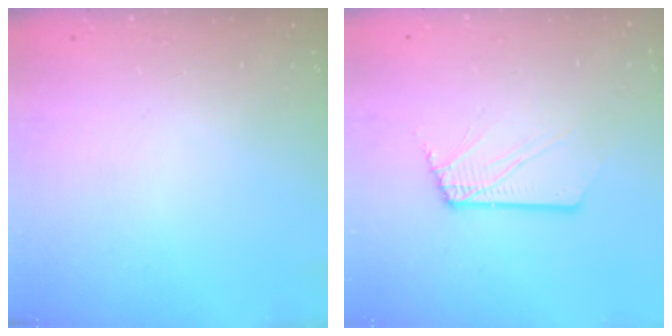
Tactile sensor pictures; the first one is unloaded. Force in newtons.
{"total": 2.5, "press": 2.5, "slide": 0.3}